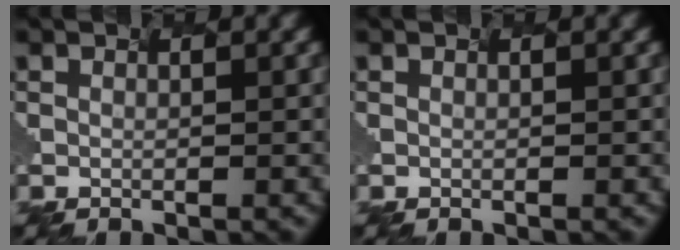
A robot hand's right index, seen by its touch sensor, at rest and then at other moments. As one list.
[{"total": 0.0}]